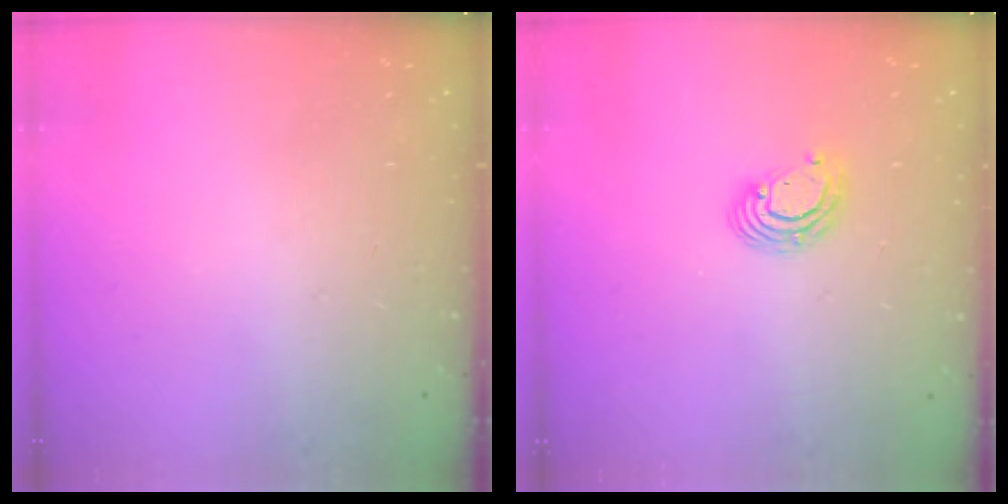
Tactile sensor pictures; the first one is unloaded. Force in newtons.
{"total": 5.6, "press": 5.6, "slide": 0.2}